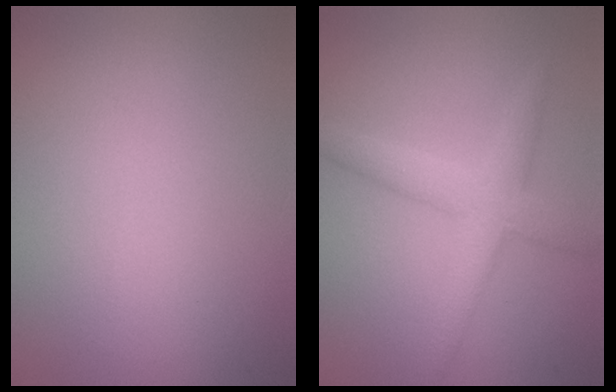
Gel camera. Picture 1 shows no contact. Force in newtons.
{"total": 3.4, "press": 3.4, "slide": 0.2}